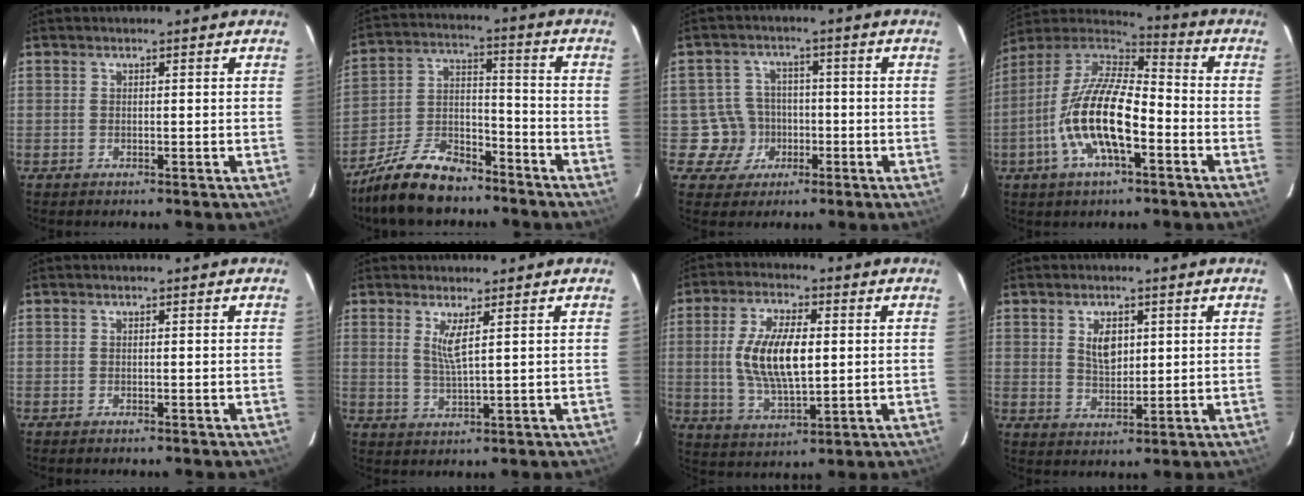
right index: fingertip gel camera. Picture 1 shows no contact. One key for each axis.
{"total": 16.4, "fx": -12.0, "fy": 6.7, "fz": 9.0, "tx": -0.202, "ty": -0.005, "tz": -0.219}
{"total": 6.4, "fx": -1.9, "fy": 6.1, "fz": 0.0, "tx": -0.012, "ty": 0.023, "tz": -0.027}
{"total": 17.5, "fx": -5.8, "fy": 6.3, "fz": 15.2, "tx": -0.302, "ty": -0.007, "tz": -0.118}
{"total": 0.0}
{"total": 3.5, "fx": 1.5, "fy": -0.2, "fz": 3.1, "tx": -0.062, "ty": -0.010, "tz": 0.027}
{"total": 12.4, "fx": 0.9, "fy": 5.2, "fz": 11.2, "tx": -0.218, "ty": 0.000, "tz": 0.020}
{"total": 5.0, "fx": 1.6, "fy": 2.9, "fz": 3.8, "tx": -0.064, "ty": 0.002, "tz": 0.031}